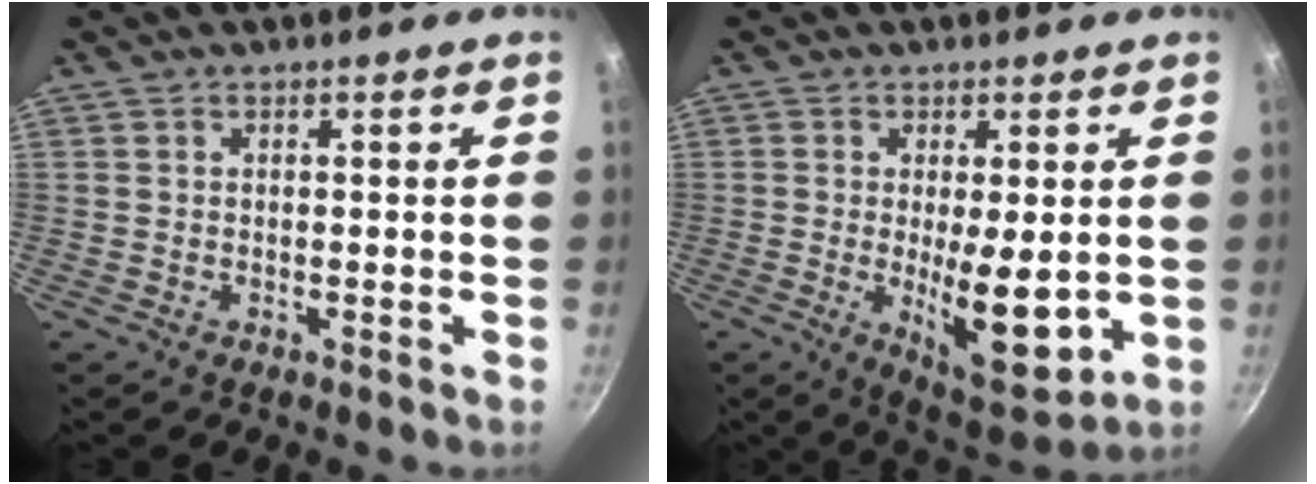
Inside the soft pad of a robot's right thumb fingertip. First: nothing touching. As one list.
[{"total": 11.7, "force": [-0.6, 4.1, 11.0], "torque": [-0.153, -0.025, 0.005]}]